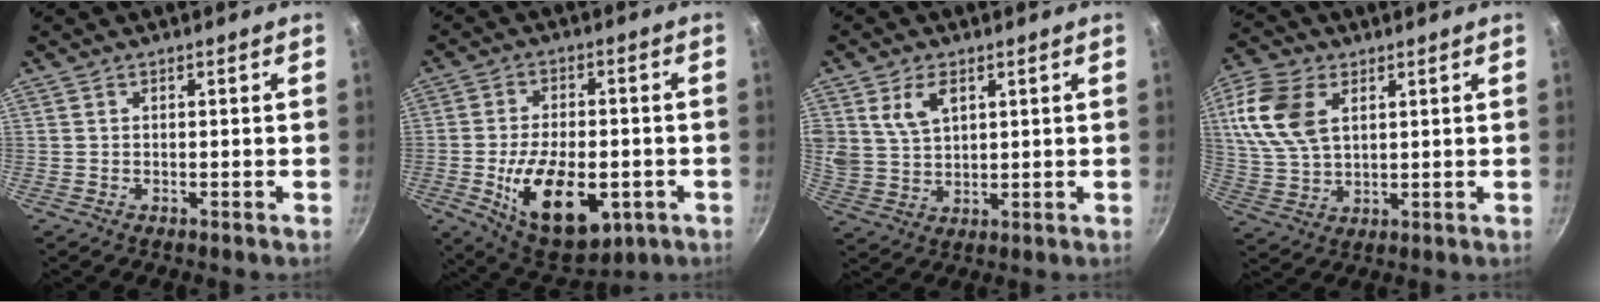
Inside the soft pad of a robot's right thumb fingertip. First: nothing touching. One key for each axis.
{"total": 17.3, "fx": -4.8, "fy": 9.3, "fz": 13.8, "tx": -0.206, "ty": 0.005, "tz": -0.063}
{"total": 7.0, "fx": 3.1, "fy": 4.5, "fz": 4.4, "tx": -0.066, "ty": -0.015, "tz": 0.066}
{"total": 12.5, "fx": 4.0, "fy": 7.8, "fz": 8.9, "tx": -0.170, "ty": -0.006, "tz": 0.079}